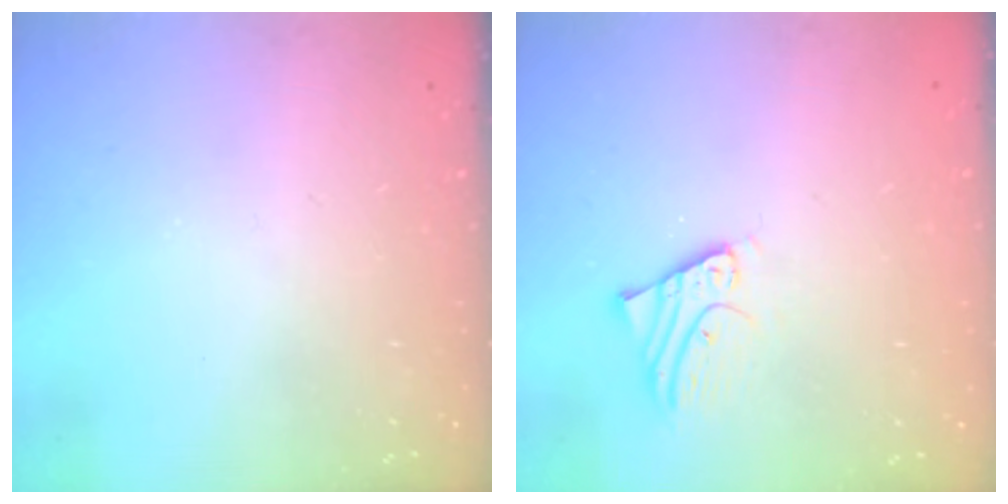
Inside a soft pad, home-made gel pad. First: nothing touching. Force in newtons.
{"total": 2.8, "press": 2.8, "slide": 0.2}